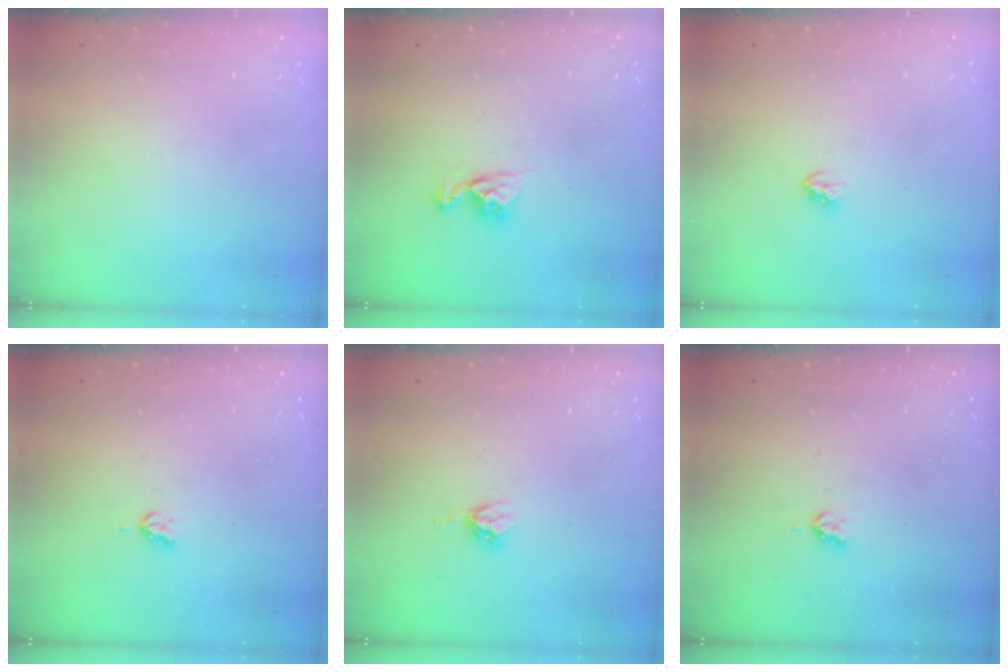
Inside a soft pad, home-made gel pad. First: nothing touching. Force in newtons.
{"total": 8.2, "press": 8.2, "slide": 0.8}
{"total": 2.9, "press": 2.9, "slide": 0.2}
{"total": 2.9, "press": 2.9, "slide": 0.5}
{"total": 4.9, "press": 4.9, "slide": 0.1}
{"total": 2.9, "press": 2.9, "slide": 0.5}